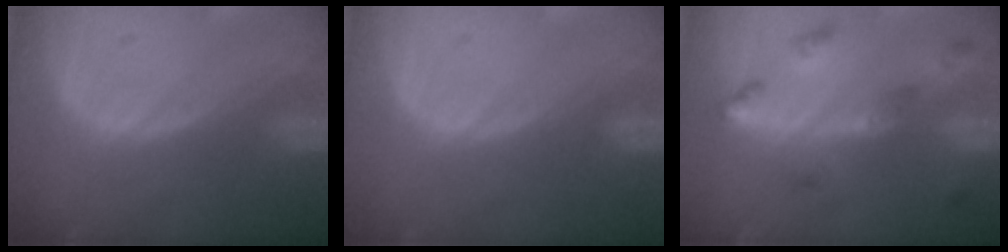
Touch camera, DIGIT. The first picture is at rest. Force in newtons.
{"total": 0.6, "press": 0.6, "slide": 0.2}
{"total": 6.4, "press": 5.7, "slide": 2.8}